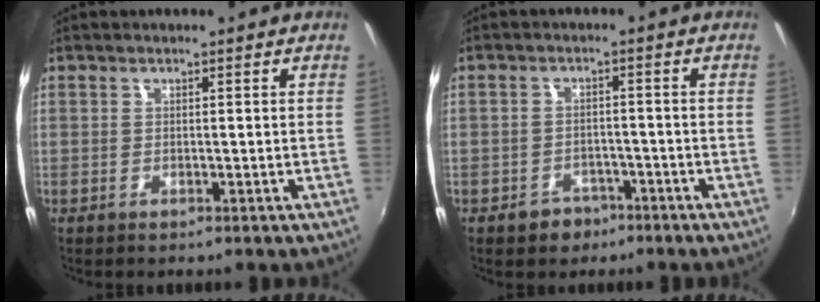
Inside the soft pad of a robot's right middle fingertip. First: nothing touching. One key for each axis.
{"total": 4.4, "fx": -3.0, "fy": 3.2, "fz": 0.8, "tx": -0.030, "ty": 0.007, "tz": -0.038}